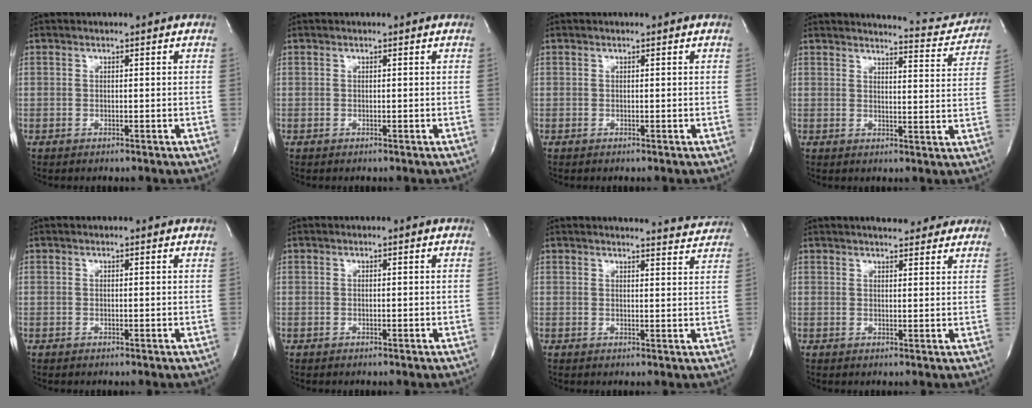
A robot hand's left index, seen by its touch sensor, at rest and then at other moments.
{"total": 0.0}
{"total": 0.0}
{"total": 8.1, "force": [8.1, 0.4, 0.3], "torque": [0.004, -0.044, 0.080]}
{"total": 1.2, "force": [1.0, 0.5, 0.3], "torque": [-0.012, 0.020, 0.011]}
{"total": 0.0}
{"total": 5.9, "force": [5.9, 0.0, 0.1], "torque": [0.001, -0.027, 0.048]}
{"total": 10.2, "force": [9.1, 2.7, 3.8], "torque": [-0.039, 0.011, 0.100]}